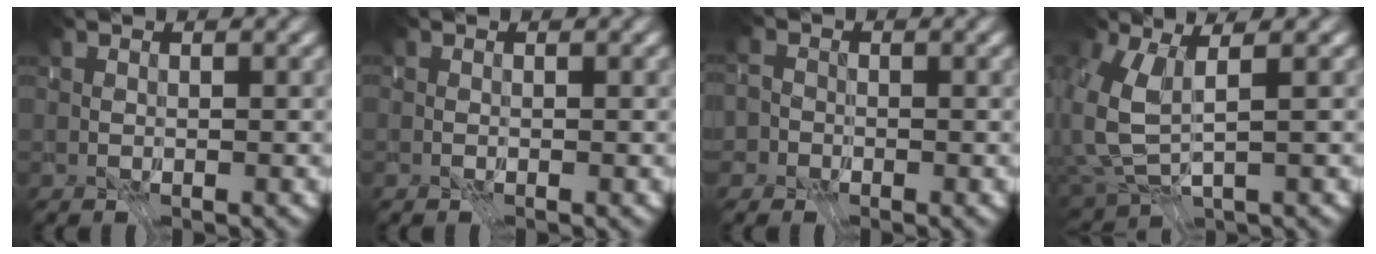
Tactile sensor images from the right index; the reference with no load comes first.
{"total": 0.0}
{"total": 3.2, "force": [0.7, 2.8, 1.3], "torque": [0.006, 0.007, -0.043]}
{"total": 2.4, "force": [-1.0, -1.9, 1.0], "torque": [-0.032, -0.025, -0.007]}